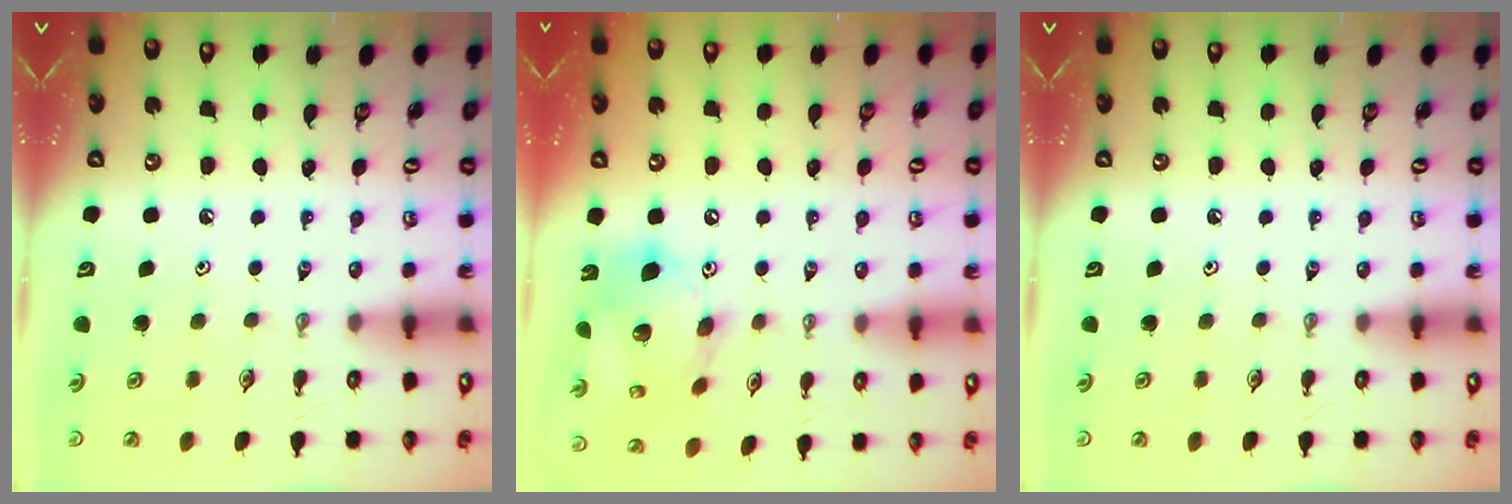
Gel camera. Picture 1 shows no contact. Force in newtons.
{"total": 16.5, "press": 16.2, "slide": 3.1}
{"total": 0.0}